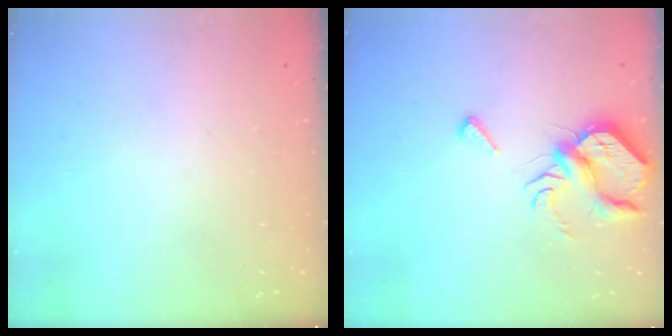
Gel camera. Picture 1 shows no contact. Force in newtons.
{"total": 7.6, "press": 7.6, "slide": 0.1}